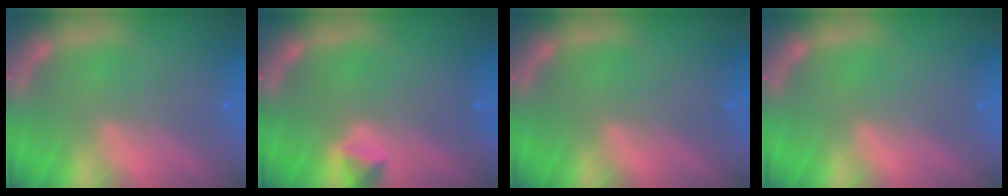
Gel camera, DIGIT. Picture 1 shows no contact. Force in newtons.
{"total": 1.4}
{"total": 0.0}
{"total": 0.0}